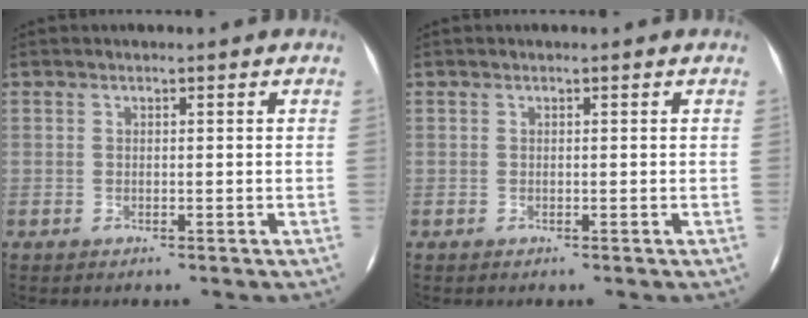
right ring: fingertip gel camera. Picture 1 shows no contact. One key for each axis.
{"total": 0.0}